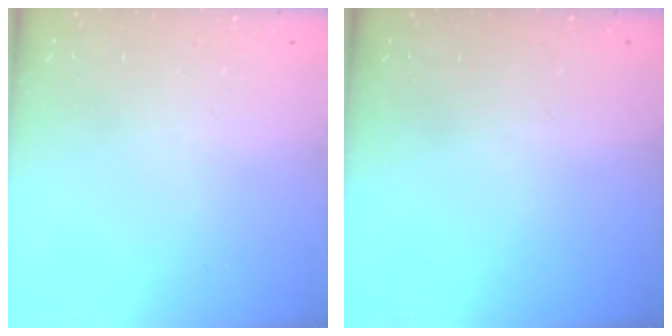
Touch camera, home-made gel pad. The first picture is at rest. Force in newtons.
{"total": 0.0}